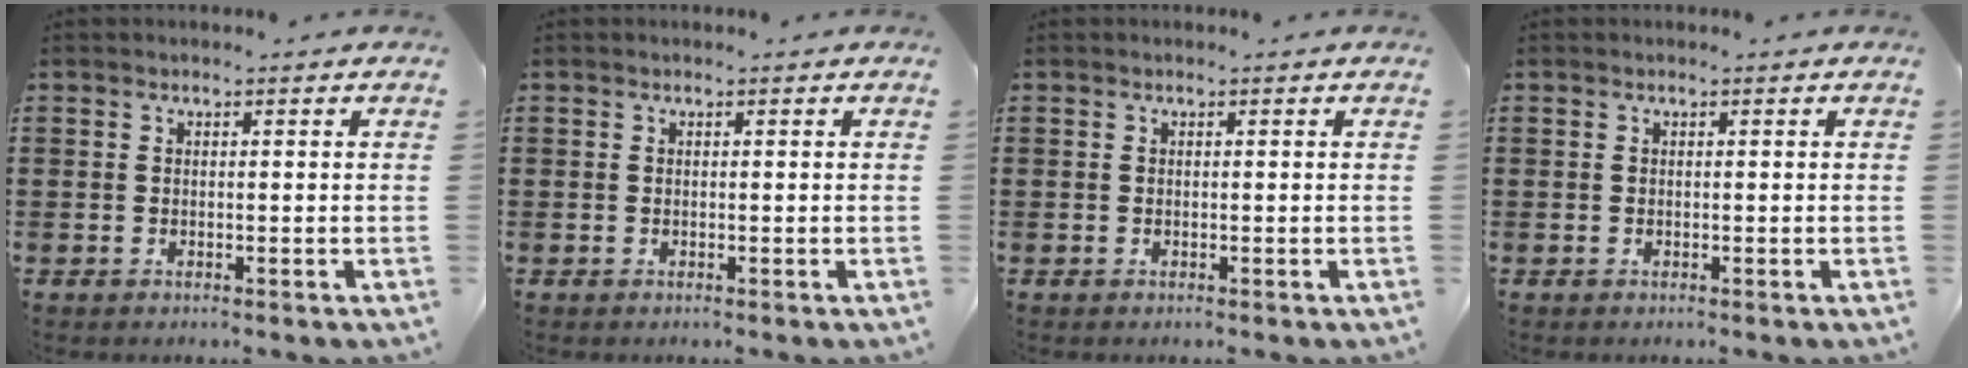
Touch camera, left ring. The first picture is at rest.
{"total": 0.0}
{"total": 0.0}
{"total": 0.0}